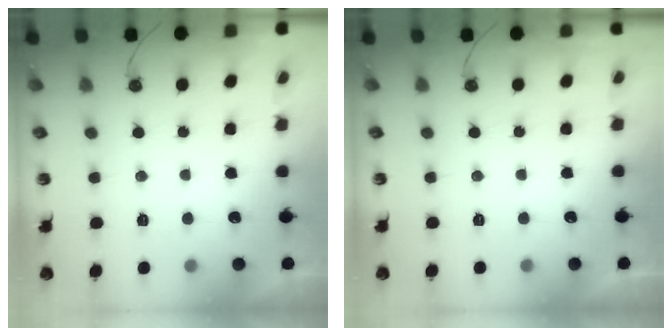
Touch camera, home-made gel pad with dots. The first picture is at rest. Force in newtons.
{"total": 0.0}